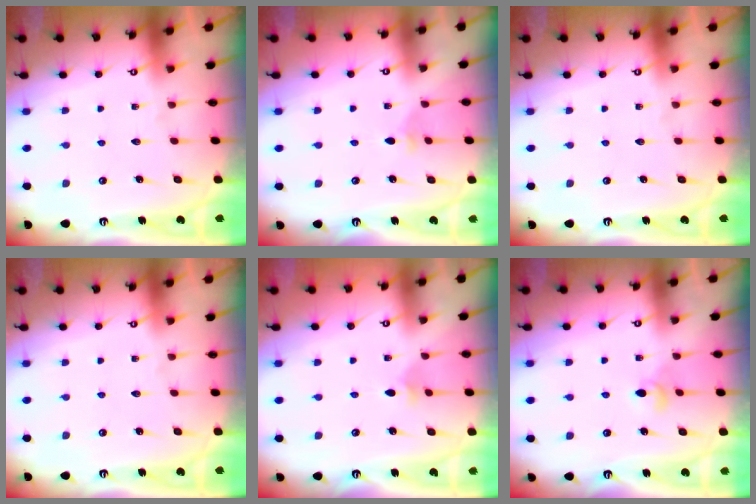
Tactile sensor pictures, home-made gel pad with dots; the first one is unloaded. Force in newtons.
{"total": 2.9, "press": 2.8, "slide": 0.8}
{"total": 0.0}
{"total": 0.0}
{"total": 3.0, "press": 2.9, "slide": 0.7}
{"total": 3.7, "press": 3.6, "slide": 0.7}